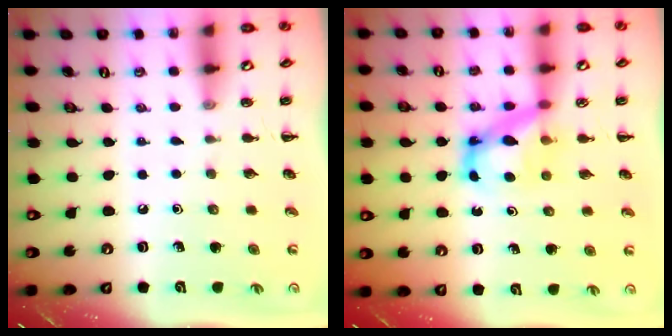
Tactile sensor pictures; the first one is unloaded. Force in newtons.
{"total": 6.2, "press": 6.2, "slide": 0.3}